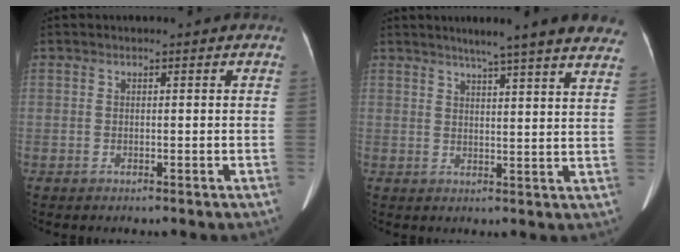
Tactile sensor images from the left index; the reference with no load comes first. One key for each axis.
{"total": 17.7, "fx": 15.1, "fy": 0.0, "fz": 9.2, "tx": -0.129, "ty": -0.012, "tz": 0.176}